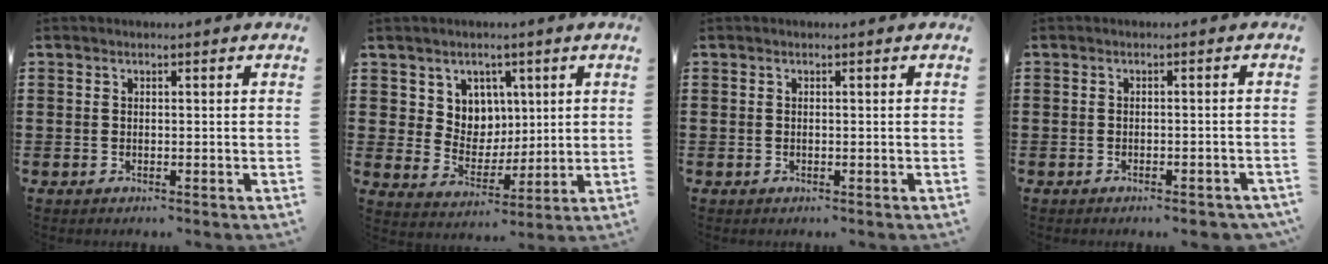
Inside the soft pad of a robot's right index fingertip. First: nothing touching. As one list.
[{"total": 5.9, "force": [2.9, 5.1, 0.4], "torque": [-0.035, -0.004, 0.054]}, {"total": 0.0}, {"total": 1.4, "force": [-1.3, 0.0, 0.7], "torque": [-0.016, -0.002, -0.024]}]